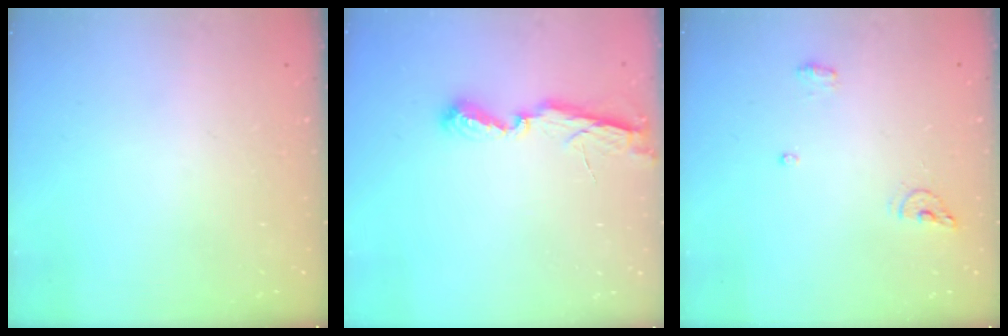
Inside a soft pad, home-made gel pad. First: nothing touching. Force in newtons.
{"total": 7.1, "press": 7.0, "slide": 0.4}
{"total": 6.2, "press": 6.0, "slide": 1.4}